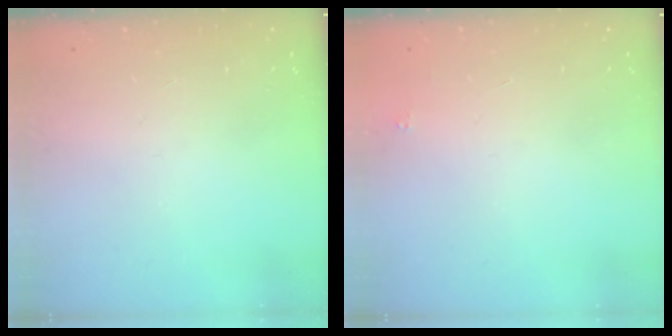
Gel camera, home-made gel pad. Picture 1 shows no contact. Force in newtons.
{"total": 1.8, "press": 1.7, "slide": 0.1}